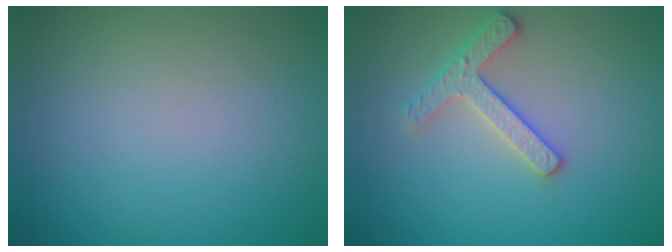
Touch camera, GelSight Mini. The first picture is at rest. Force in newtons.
{"total": 2.5, "press": 2.4, "slide": 0.4}